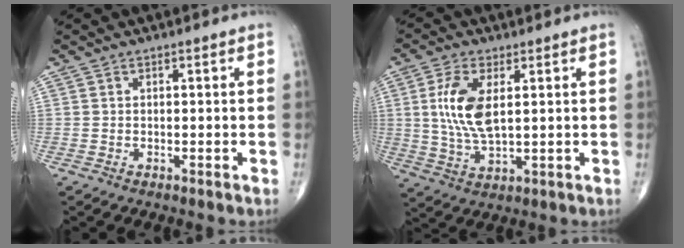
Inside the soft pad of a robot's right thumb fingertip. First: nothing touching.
{"total": 9.7, "force": [2.0, 4.3, 8.5], "torque": [-0.182, -0.011, 0.043]}